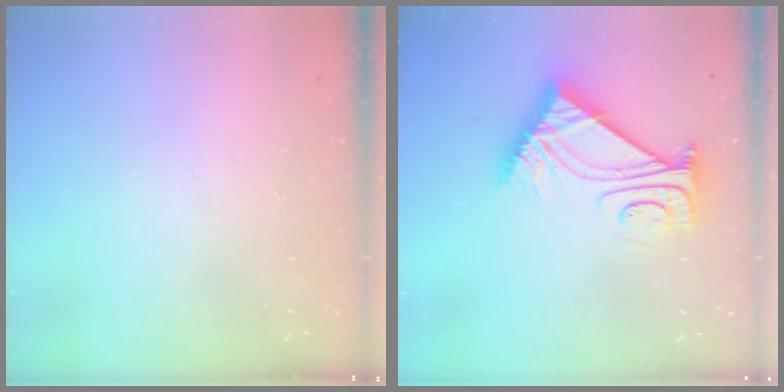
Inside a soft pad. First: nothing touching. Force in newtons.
{"total": 10.5, "press": 10.5, "slide": 0.8}